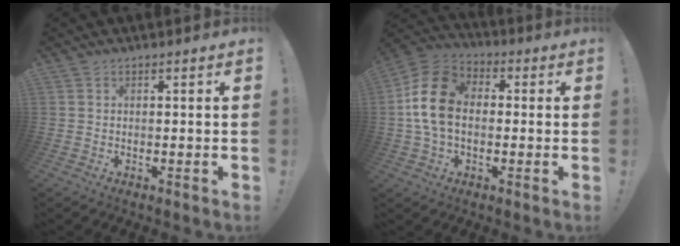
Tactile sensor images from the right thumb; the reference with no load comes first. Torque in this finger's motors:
{"motor_torque": [0.57, 0.71, 0.45, 0.64, 0.47]}